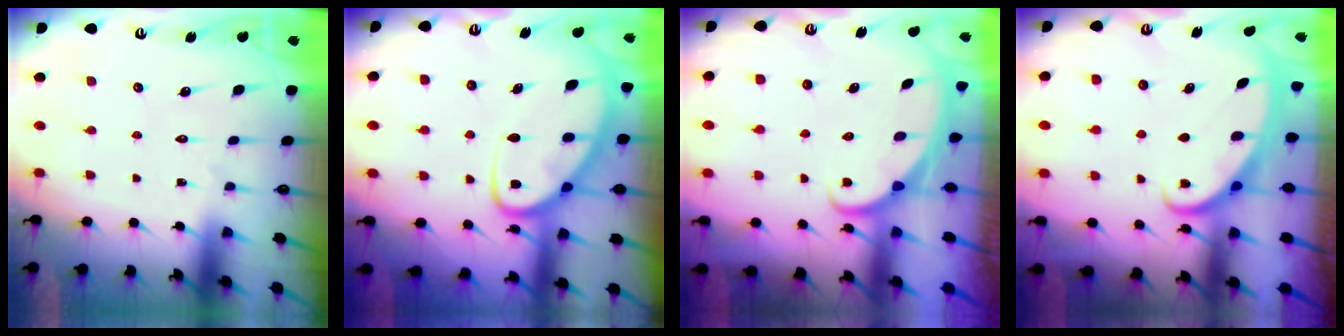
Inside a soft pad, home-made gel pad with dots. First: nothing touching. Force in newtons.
{"total": 10.9, "press": 10.9, "slide": 1.2}
{"total": 2.0, "press": 2.0, "slide": 0.2}
{"total": 2.7, "press": 2.7, "slide": 0.4}